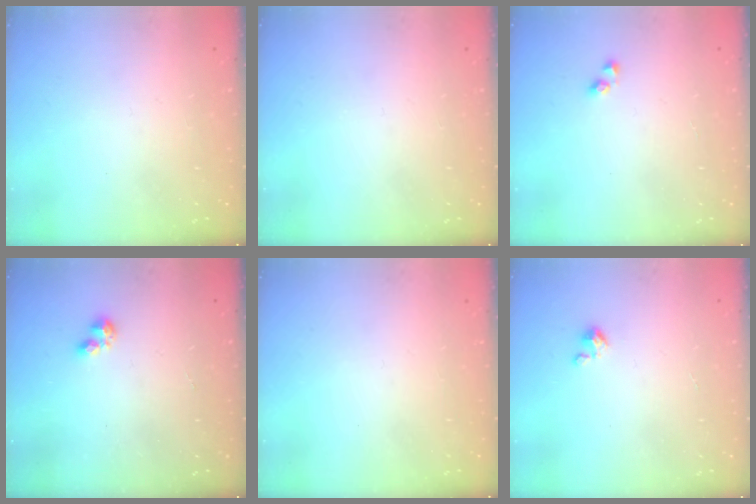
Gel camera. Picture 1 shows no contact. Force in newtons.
{"total": 0.0}
{"total": 2.6, "press": 2.6, "slide": 0.3}
{"total": 3.3, "press": 3.3, "slide": 0.6}
{"total": 0.0}
{"total": 2.5, "press": 2.5, "slide": 0.3}